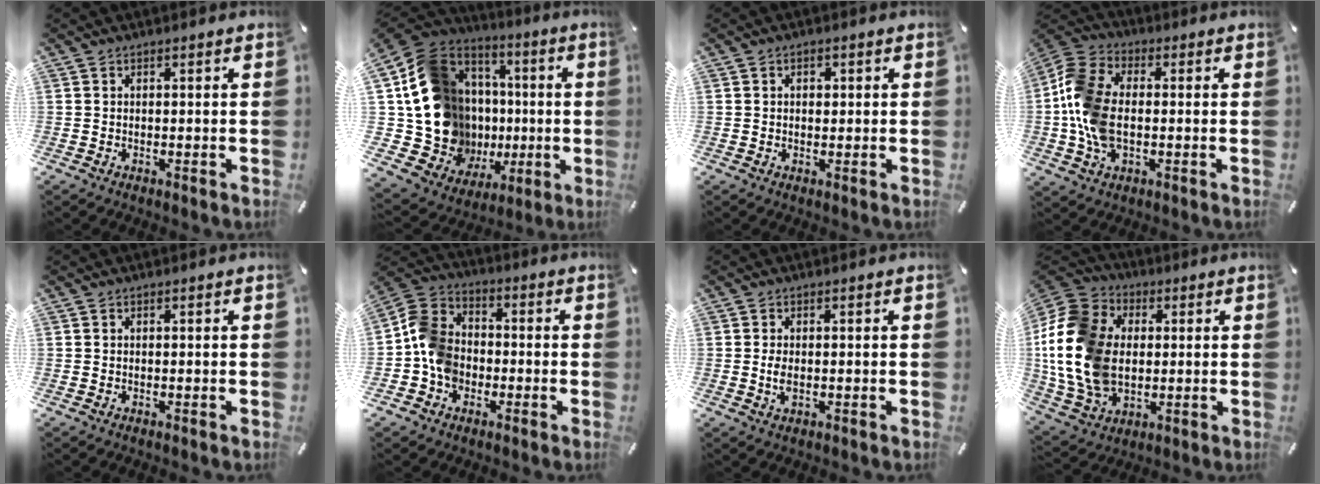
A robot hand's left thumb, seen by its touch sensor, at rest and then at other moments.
{"total": 20.1, "force": [-0.9, 16.5, 11.4], "torque": [-0.220, -0.038, 0.026]}
{"total": 1.9, "force": [0.2, 1.5, 1.1], "torque": [-0.009, 0.001, -0.003]}
{"total": 13.2, "force": [-1.4, 8.8, 9.6], "torque": [-0.217, 0.010, -0.023]}
{"total": 0.0}
{"total": 10.6, "force": [-3.1, 9.0, 4.7], "torque": [-0.110, 0.040, -0.055]}
{"total": 2.5, "force": [-0.2, 1.2, 2.2], "torque": [-0.056, -0.004, -0.008]}
{"total": 19.1, "force": [-0.1, 14.9, 12.0], "torque": [-0.299, 0.004, -0.007]}